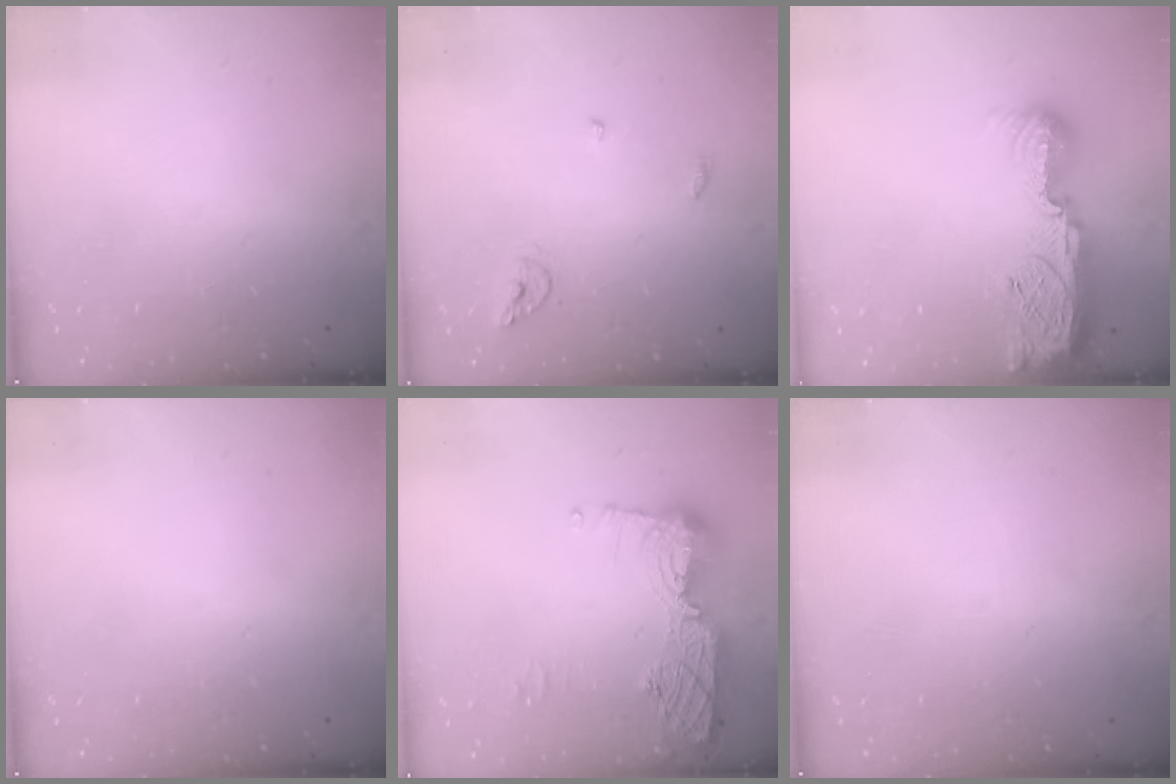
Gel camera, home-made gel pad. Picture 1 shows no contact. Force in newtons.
{"total": 5.8, "press": 5.8, "slide": 0.4}
{"total": 13.6, "press": 13.4, "slide": 2.3}
{"total": 0.0}
{"total": 13.4, "press": 13.4, "slide": 1.3}
{"total": 0.0}